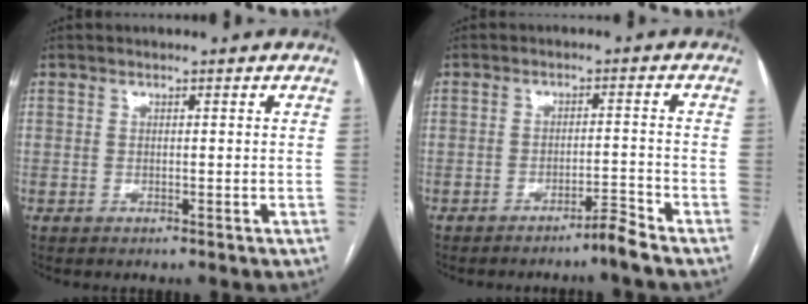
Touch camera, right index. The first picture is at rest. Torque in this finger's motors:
{"motor_torque": [0.03, -0.09, 0.02, 0.02]}